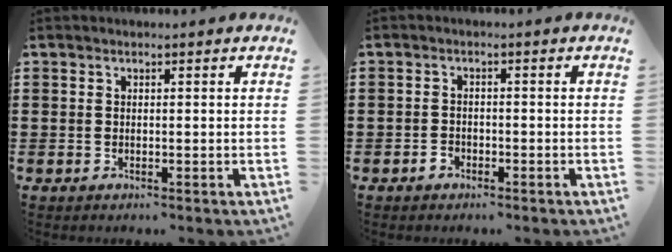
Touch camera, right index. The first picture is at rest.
{"total": 1.5, "force": [-1.1, 1.0, 0.3], "torque": [-0.011, 0.001, -0.023]}